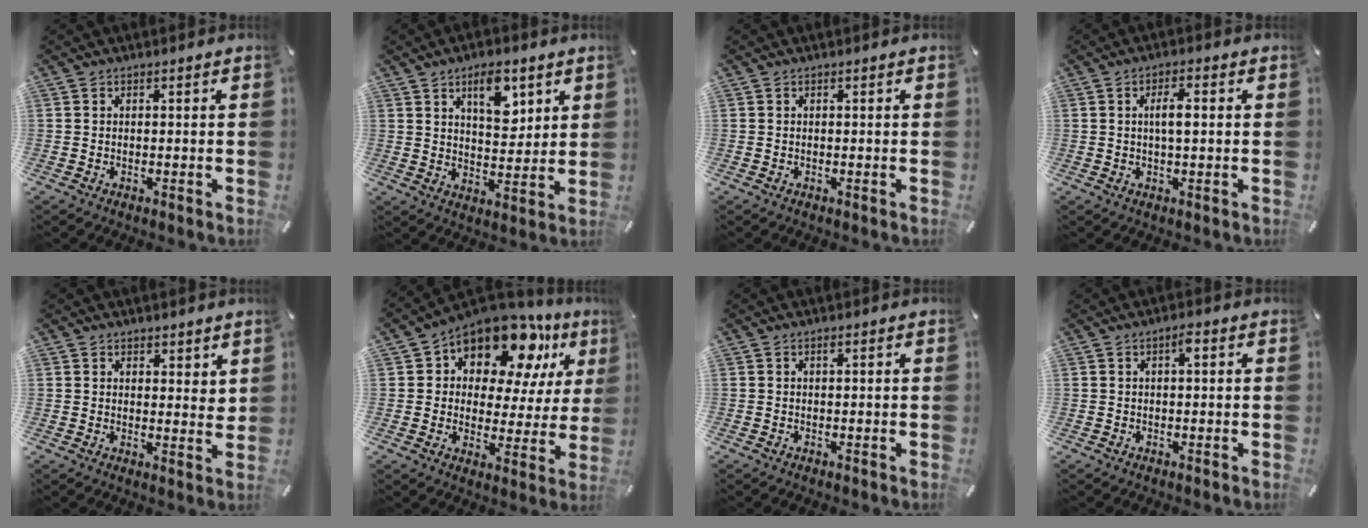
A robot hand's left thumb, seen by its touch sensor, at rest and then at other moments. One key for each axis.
{"total": 9.4, "fx": 5.3, "fy": 5.0, "fz": 6.0, "tx": -0.078, "ty": -0.022, "tz": 0.086}
{"total": 0.0}
{"total": 4.6, "fx": 0.6, "fy": 1.5, "fz": 4.3, "tx": -0.076, "ty": 0.002, "tz": 0.006}
{"total": 3.6, "fx": 2.8, "fy": 2.0, "fz": 0.7, "tx": 0.004, "ty": -0.016, "tz": 0.049}
{"total": 15.2, "fx": 10.5, "fy": 8.0, "fz": 7.6, "tx": -0.125, "ty": -0.079, "tz": 0.184}
{"total": 0.5, "fx": 0.2, "fy": 0.1, "fz": 0.5, "tx": -0.009, "ty": 0.000, "tz": 0.004}
{"total": 2.1, "fx": 0.7, "fy": 0.6, "fz": 1.9, "tx": -0.030, "ty": 0.002, "tz": 0.008}